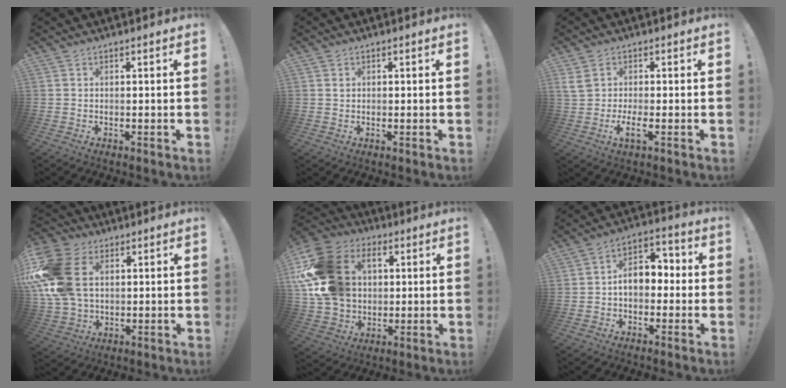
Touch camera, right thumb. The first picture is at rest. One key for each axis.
{"total": 0.8, "fx": 0.5, "fy": 0.6, "fz": -0.2, "tx": 0.010, "ty": 0.001, "tz": 0.008}
{"total": 4.8, "fx": -0.7, "fy": 1.6, "fz": 4.4, "tx": -0.089, "ty": -0.014, "tz": -0.014}
{"total": 20.1, "fx": 4.5, "fy": 14.2, "fz": 13.4, "tx": -0.271, "ty": -0.008, "tz": 0.086}
{"total": 22.8, "fx": 4.3, "fy": 17.8, "fz": 13.6, "tx": -0.233, "ty": -0.006, "tz": 0.096}
{"total": 9.1, "fx": -0.2, "fy": 6.5, "fz": 6.4, "tx": -0.093, "ty": 0.017, "tz": 0.003}